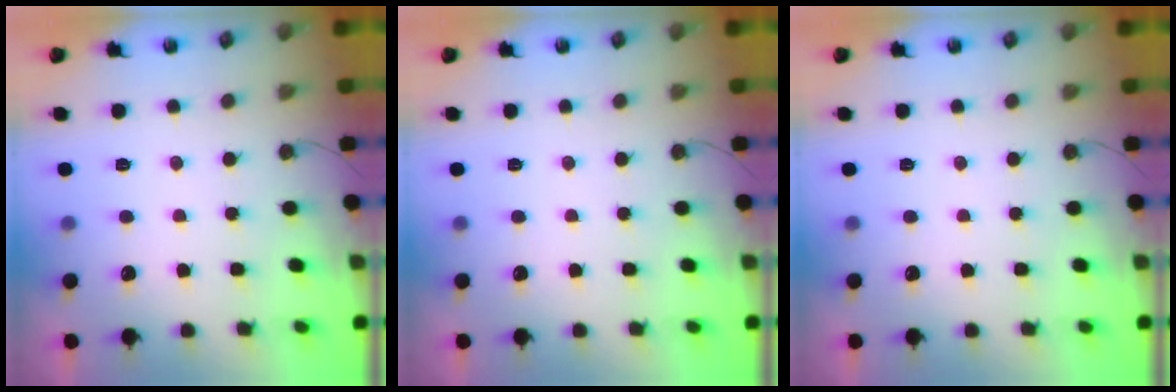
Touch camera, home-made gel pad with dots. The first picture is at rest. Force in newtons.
{"total": 0.0}
{"total": 0.0}